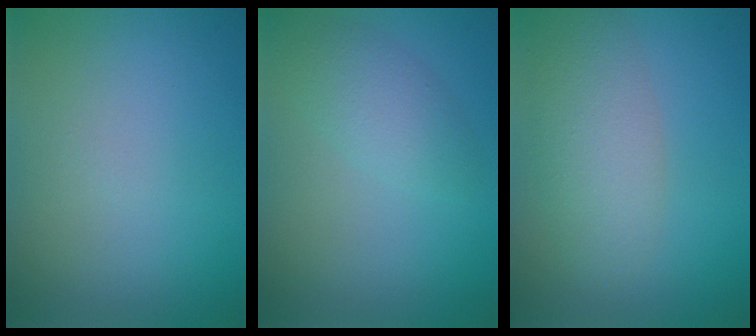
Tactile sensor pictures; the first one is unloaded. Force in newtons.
{"total": 2.9, "press": 2.9, "slide": 0.2}
{"total": 4.6, "press": 4.6, "slide": 0.2}